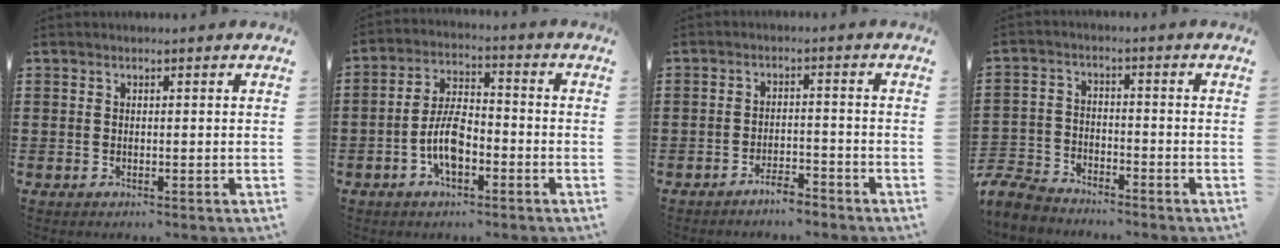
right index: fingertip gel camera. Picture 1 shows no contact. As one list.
[{"total": 6.7, "force": [-2.9, 3.2, 5.1], "torque": [-0.115, 0.002, -0.058]}, {"total": 3.2, "force": [-3.1, 0.4, 0.7], "torque": [-0.017, 0.005, -0.062]}, {"total": 5.2, "force": [-5.0, 1.3, 0.7], "torque": [-0.041, -0.001, -0.108]}]